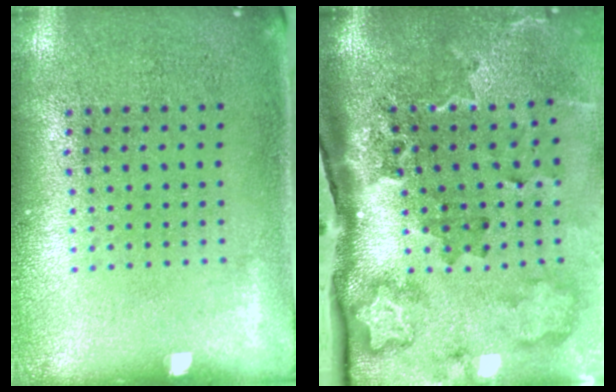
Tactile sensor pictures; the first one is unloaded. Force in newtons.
{"total": 3.8, "press": 2.5, "slide": 2.8}